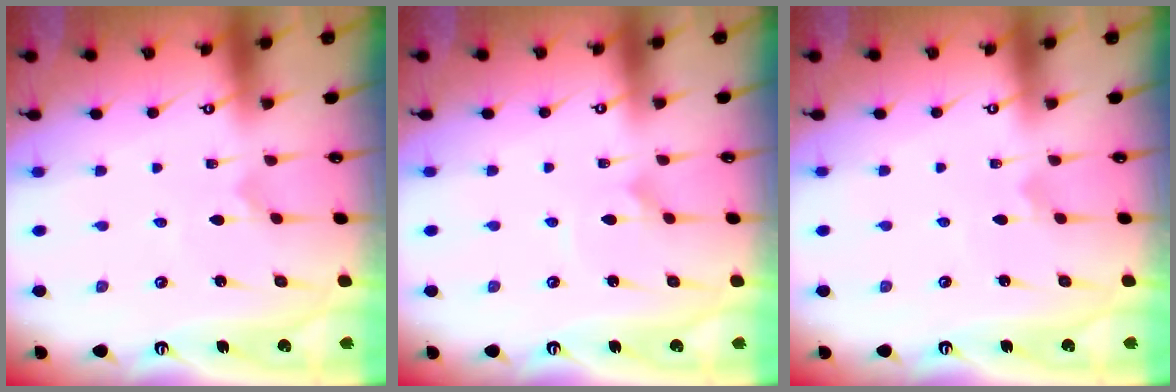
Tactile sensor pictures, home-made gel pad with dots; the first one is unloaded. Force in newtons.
{"total": 2.1, "press": 2.1, "slide": 0.0}
{"total": 1.9, "press": 1.9, "slide": 0.1}